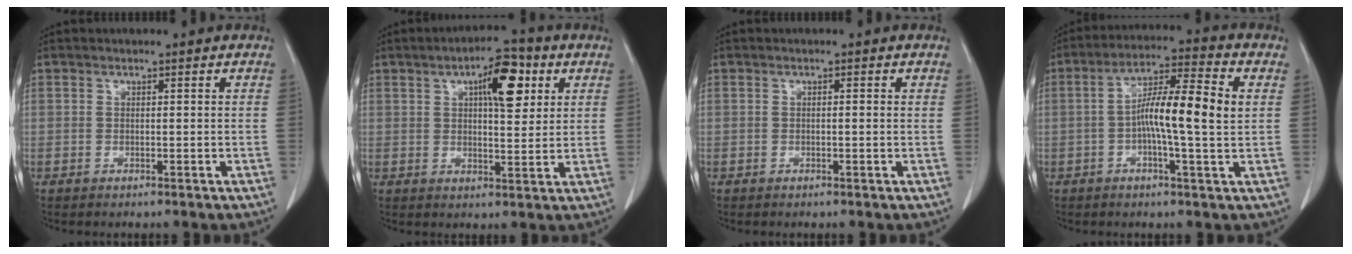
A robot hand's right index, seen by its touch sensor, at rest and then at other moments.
{"total": 8.7, "force": [3.5, 2.7, 7.5], "torque": [-0.116, 0.014, 0.052]}
{"total": 0.6, "force": [0.0, 0.0, 0.6], "torque": [-0.012, 0.001, 0.001]}
{"total": 11.1, "force": [0.4, 0.8, 11.1], "torque": [-0.194, 0.019, -0.002]}